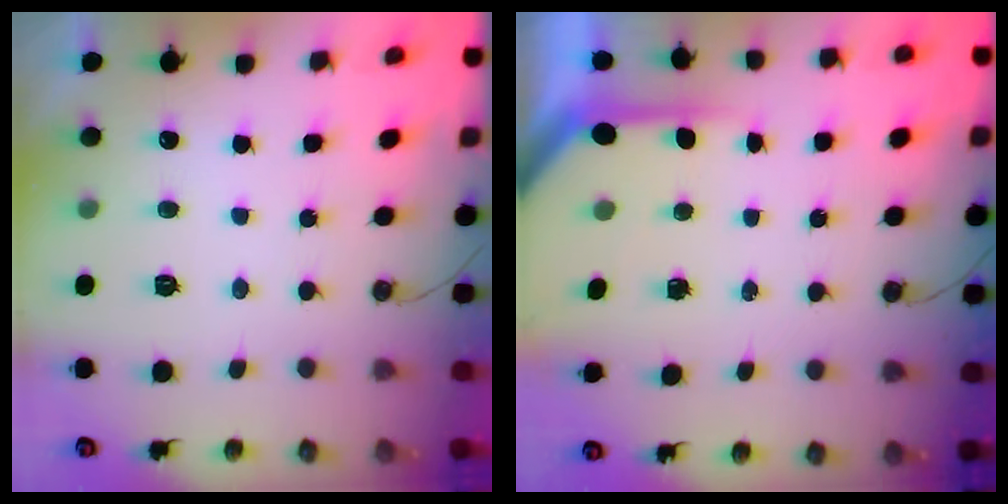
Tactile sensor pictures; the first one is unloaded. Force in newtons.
{"total": 4.1, "press": 4.1, "slide": 0.5}